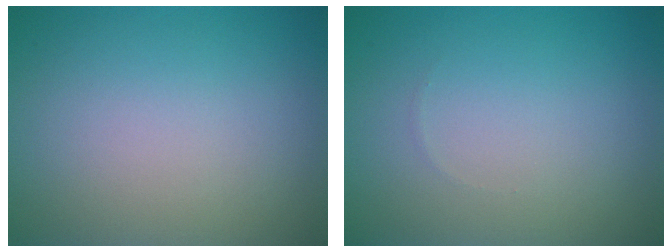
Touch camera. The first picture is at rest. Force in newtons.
{"total": 0.0}